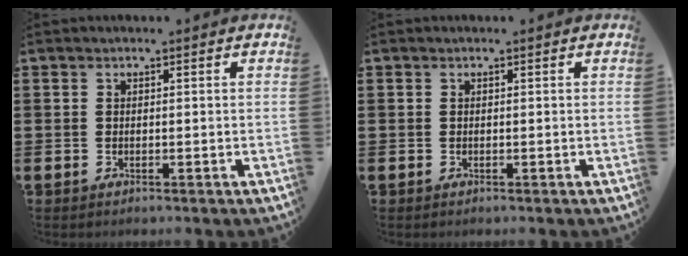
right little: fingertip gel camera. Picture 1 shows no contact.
{"total": 0.0}